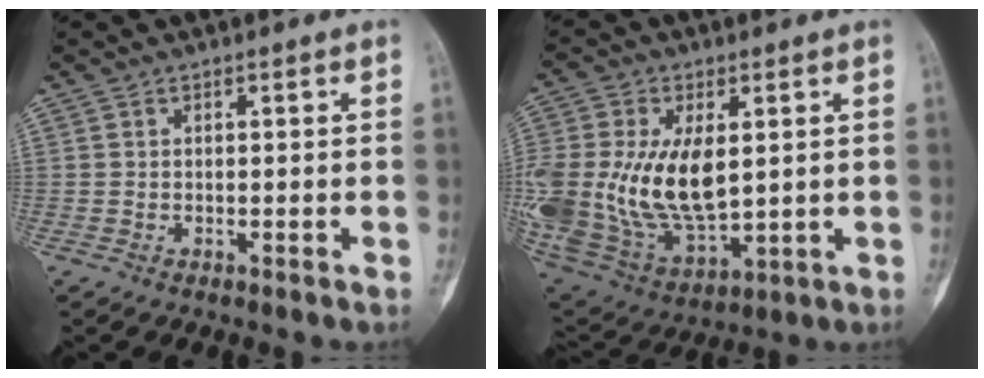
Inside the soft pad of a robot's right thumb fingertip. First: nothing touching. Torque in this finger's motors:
{"motor_torque": [1.84, 1.90, 1.77, -0.04, 0.37]}